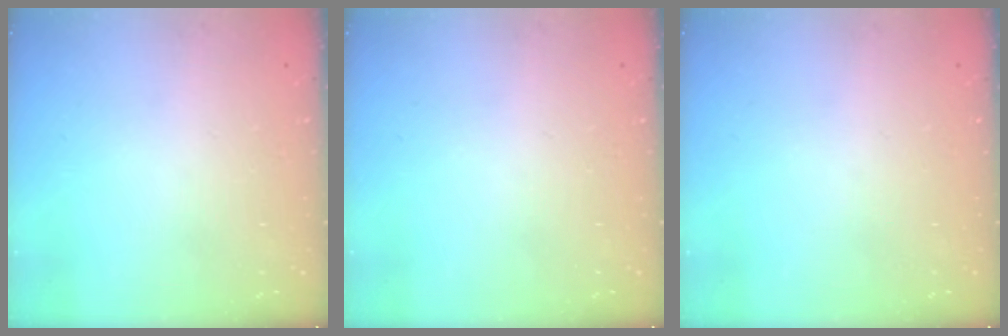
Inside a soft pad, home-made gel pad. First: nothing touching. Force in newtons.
{"total": 0.0}
{"total": 0.0}